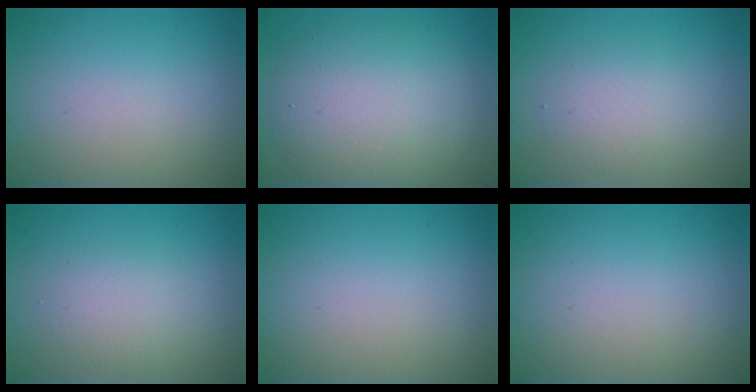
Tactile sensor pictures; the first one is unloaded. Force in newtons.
{"total": 6.8, "press": 6.8, "slide": 0.5}
{"total": 2.8, "press": 2.8, "slide": 0.1}
{"total": 2.1, "press": 2.1, "slide": 0.2}
{"total": 0.0}
{"total": 0.0}